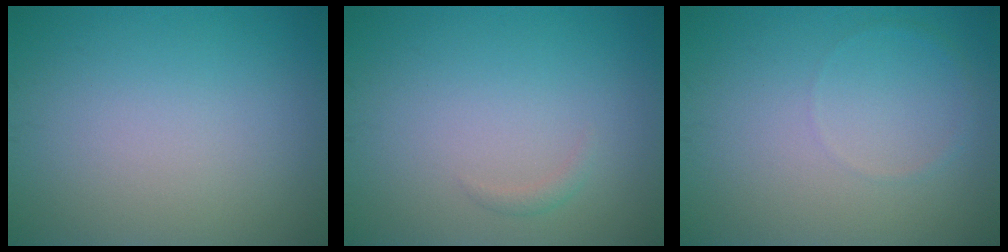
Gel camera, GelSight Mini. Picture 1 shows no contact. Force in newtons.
{"total": 0.7, "press": 0.7, "slide": 0.1}
{"total": 0.6, "press": 0.6, "slide": 0.1}